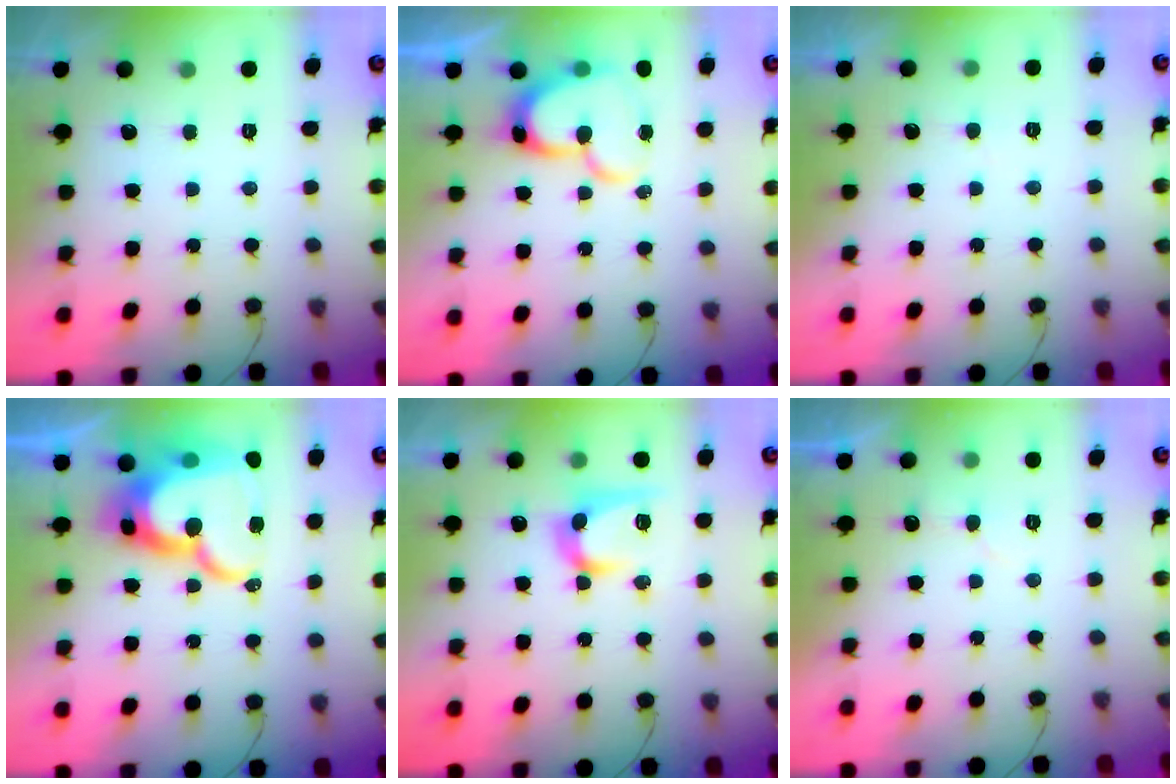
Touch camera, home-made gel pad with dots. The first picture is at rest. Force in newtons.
{"total": 14.9, "press": 14.8, "slide": 1.5}
{"total": 3.2, "press": 3.2, "slide": 0.2}
{"total": 20.7, "press": 20.6, "slide": 2.1}
{"total": 10.9, "press": 10.9, "slide": 0.3}
{"total": 4.2, "press": 4.1, "slide": 0.4}